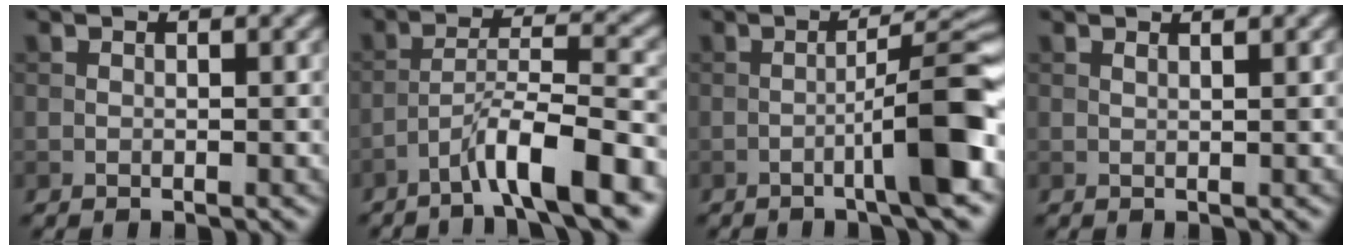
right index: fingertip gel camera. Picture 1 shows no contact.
{"total": 7.8, "force": [-4.7, 1.2, 6.0], "torque": [-0.101, 0.013, -0.081]}
{"total": 6.5, "force": [-2.2, 0.5, 6.1], "torque": [-0.086, 0.021, -0.044]}
{"total": 0.9, "force": [0.6, 0.2, 0.6], "torque": [-0.007, -0.001, 0.005]}